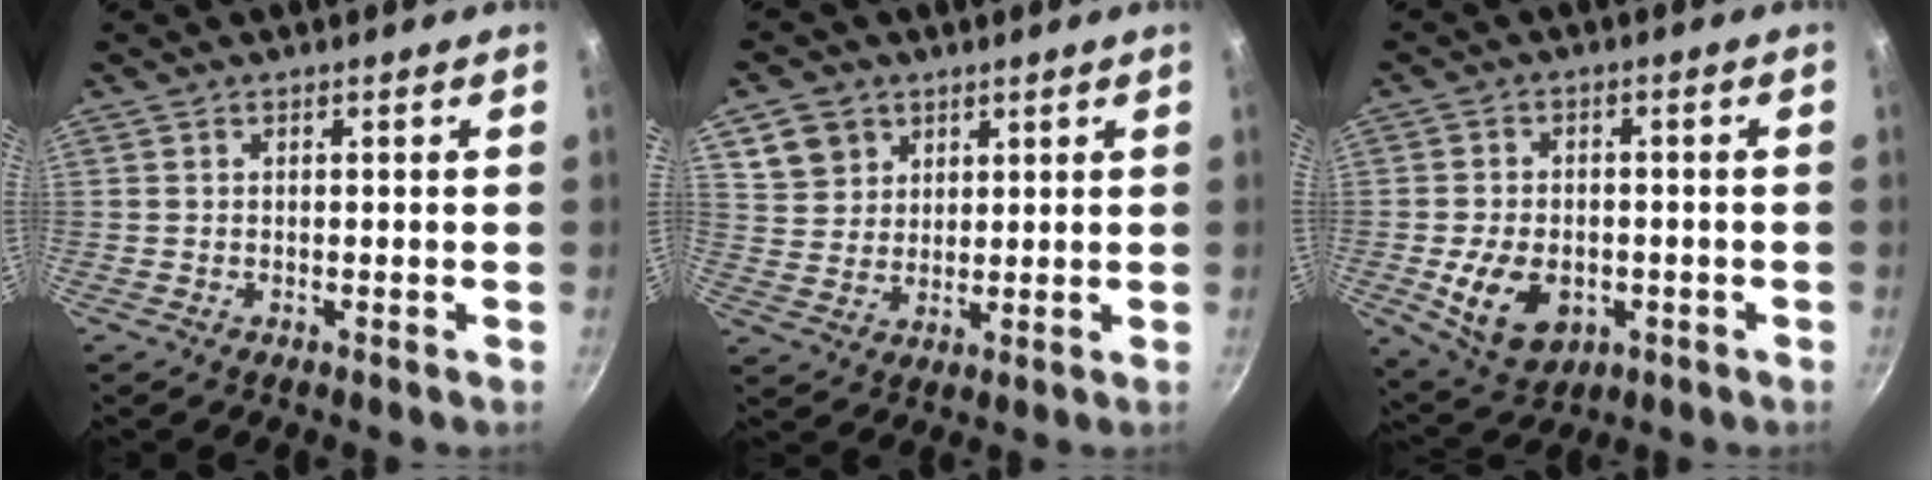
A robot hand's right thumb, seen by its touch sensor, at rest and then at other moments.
{"total": 7.3, "force": [3.7, 6.0, 2.0], "torque": [-0.010, 0.000, 0.074]}
{"total": 11.1, "force": [-2.8, 7.7, 7.5], "torque": [-0.117, 0.001, -0.034]}